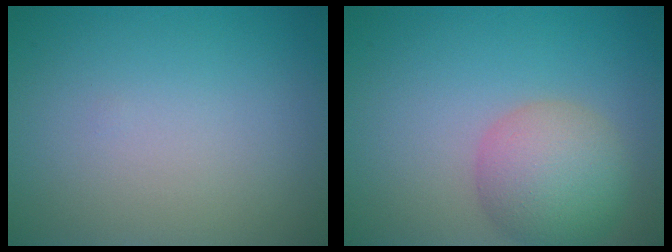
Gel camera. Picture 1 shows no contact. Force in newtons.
{"total": 5.6, "press": 5.6, "slide": 0.2}